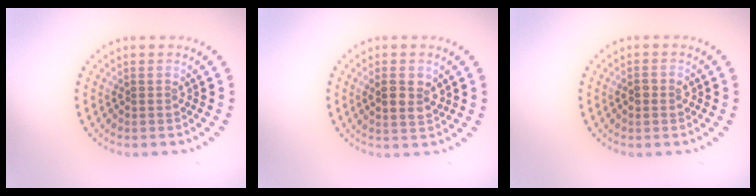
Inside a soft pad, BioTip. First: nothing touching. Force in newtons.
{"total": 2.6, "press": 2.5, "slide": 0.6}
{"total": 1.4, "press": 1.3, "slide": 0.4}